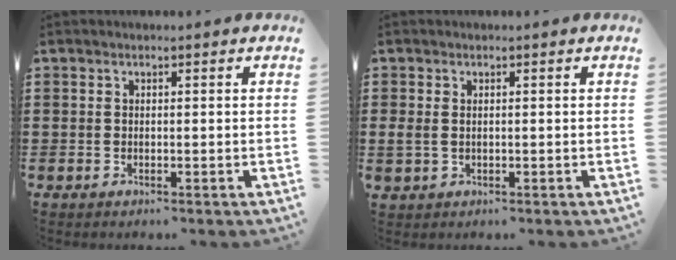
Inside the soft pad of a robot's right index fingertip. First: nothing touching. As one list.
[{"total": 1.4, "force": [0.1, 1.0, 1.0], "torque": [-0.031, 0.002, -0.001]}]